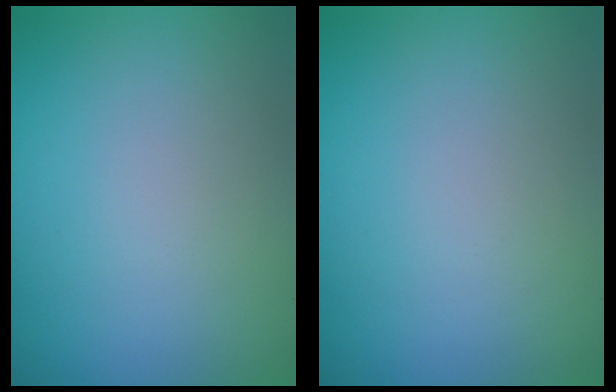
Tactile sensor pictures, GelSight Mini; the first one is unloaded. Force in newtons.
{"total": 0.0}